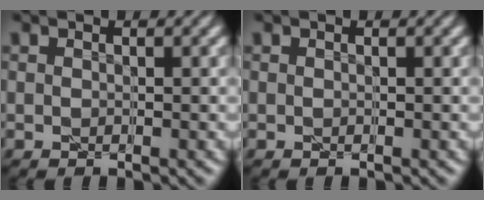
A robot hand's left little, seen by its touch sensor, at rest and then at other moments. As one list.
[{"total": 0.0}]